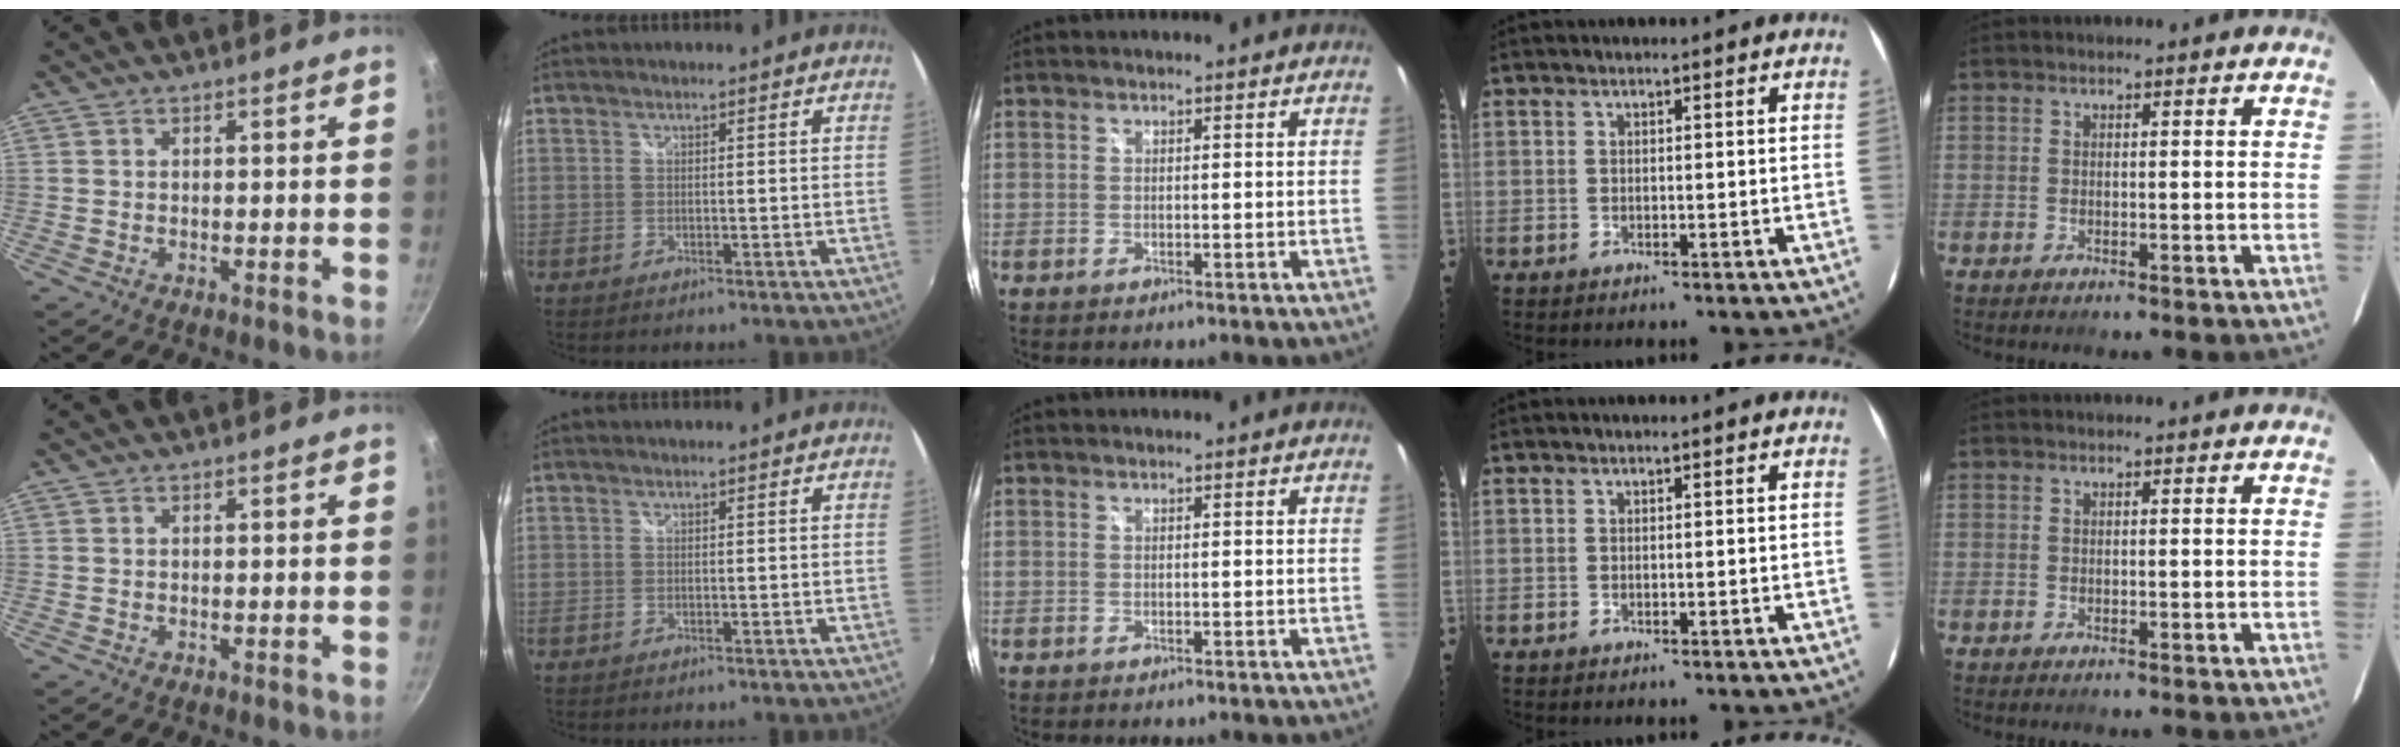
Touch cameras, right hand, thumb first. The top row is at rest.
{}